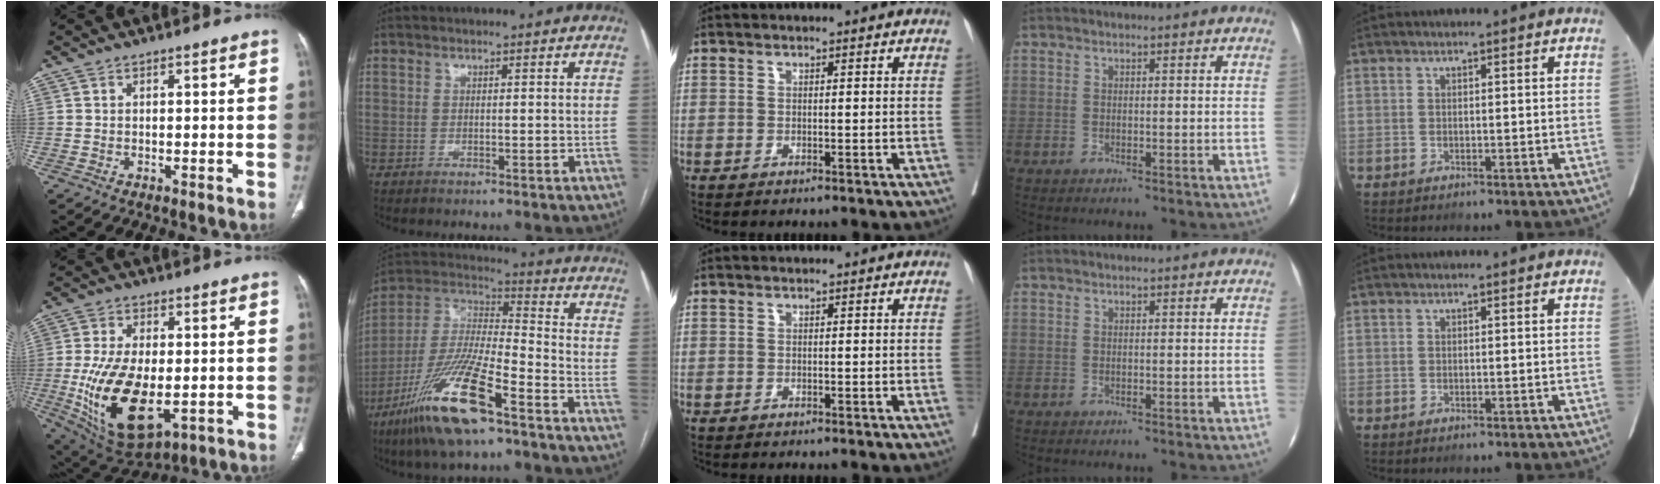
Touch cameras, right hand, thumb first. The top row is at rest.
{"thumb": {"total": 18.0, "force": [-3.4, 9.3, 15.0], "torque": [-0.285, -0.015, -0.035]}, "index": {"total": 18.9, "force": [-11.0, 3.5, 15.0], "torque": [-0.336, -0.035, -0.208]}}